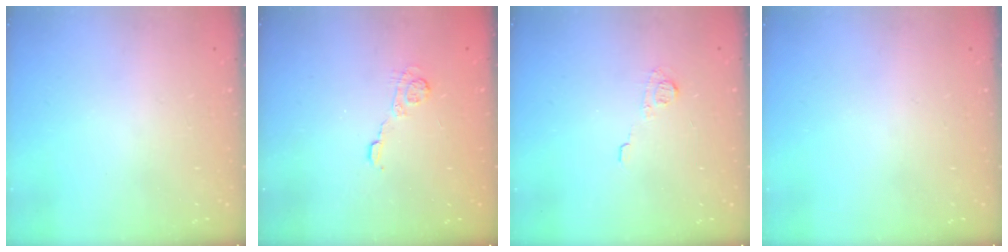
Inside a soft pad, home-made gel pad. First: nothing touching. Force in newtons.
{"total": 4.1, "press": 4.1, "slide": 0.7}
{"total": 5.5, "press": 5.5, "slide": 0.3}
{"total": 0.0}